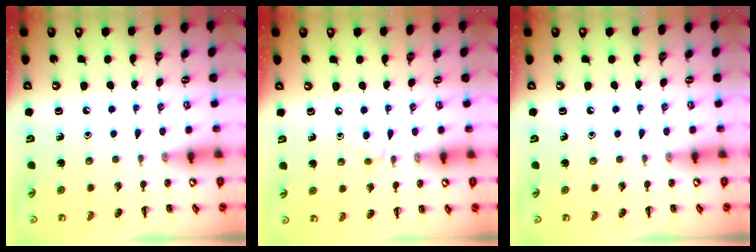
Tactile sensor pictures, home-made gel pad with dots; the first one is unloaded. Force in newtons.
{"total": 4.5, "press": 4.2, "slide": 1.4}
{"total": 0.0}